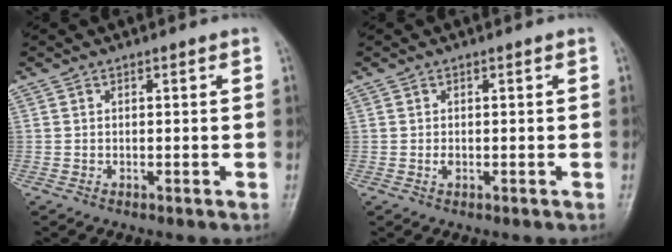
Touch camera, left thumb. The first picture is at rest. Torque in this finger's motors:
{"motor_torque": [0.23, 0.29, 0.20, 0.05, 0.00]}